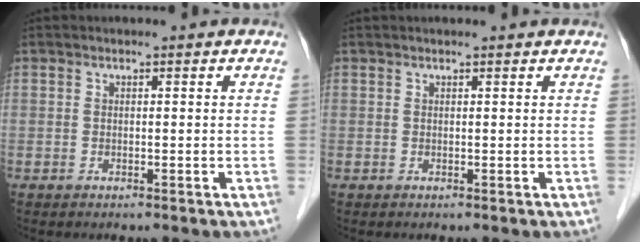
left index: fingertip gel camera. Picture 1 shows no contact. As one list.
[{"total": 2.0, "force": [1.9, 0.0, 0.7], "torque": [-0.009, 0.019, 0.024]}]